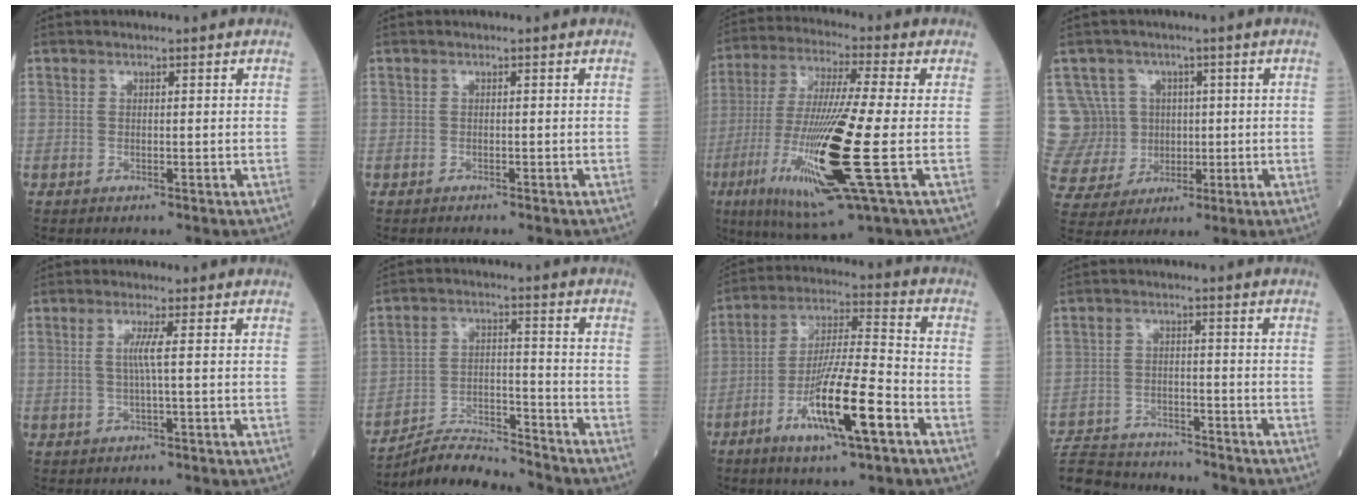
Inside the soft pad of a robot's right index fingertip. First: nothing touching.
{"total": 0.8, "force": [-0.8, 0.2, 0.3], "torque": [-0.006, -0.001, -0.012]}
{"total": 19.9, "force": [-5.4, 0.6, 19.1], "torque": [-0.404, -0.040, -0.102]}
{"total": 12.2, "force": [2.1, 11.9, 1.9], "torque": [-0.076, 0.054, 0.061]}
{"total": 2.8, "force": [0.3, -0.5, 2.8], "torque": [-0.061, 0.000, 0.004]}
{"total": 8.8, "force": [-8.8, 0.1, 0.9], "torque": [-0.018, 0.015, -0.160]}
{"total": 14.1, "force": [-6.2, 1.1, 12.6], "torque": [-0.237, -0.012, -0.111]}
{"total": 13.7, "force": [-12.9, 3.1, 3.5], "torque": [-0.069, 0.009, -0.196]}